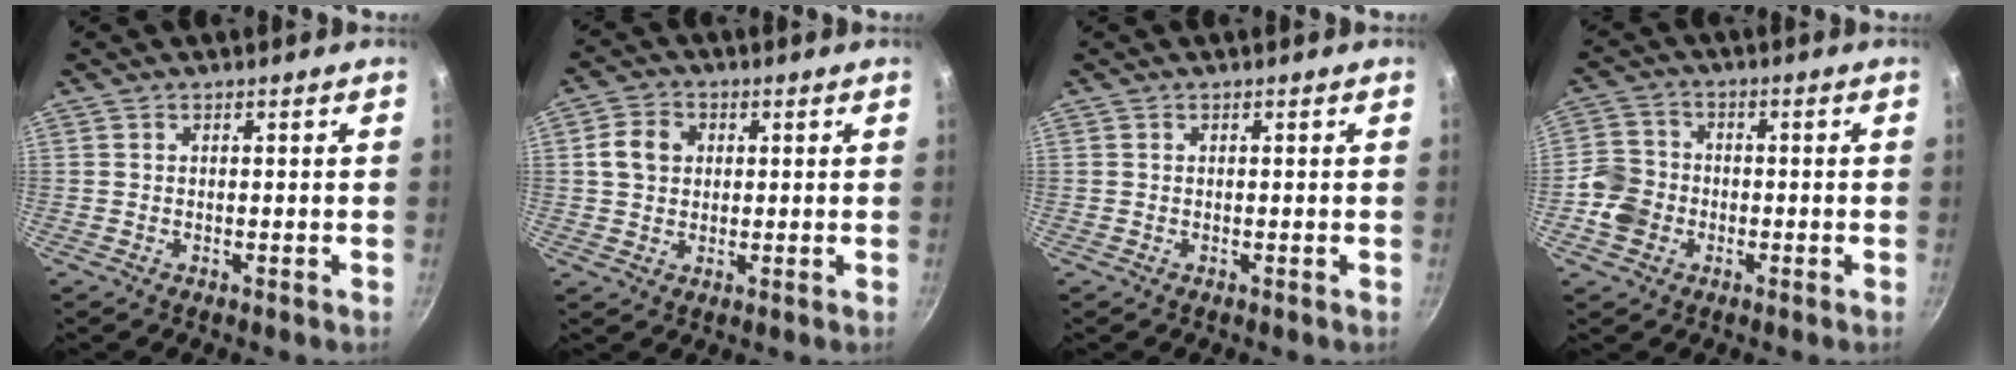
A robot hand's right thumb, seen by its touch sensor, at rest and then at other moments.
{"total": 5.9, "force": [1.1, 4.9, 3.2], "torque": [-0.042, 0.007, 0.012]}
{"total": 0.0}
{"total": 6.9, "force": [-2.2, 6.0, 2.6], "torque": [-0.030, 0.021, -0.054]}